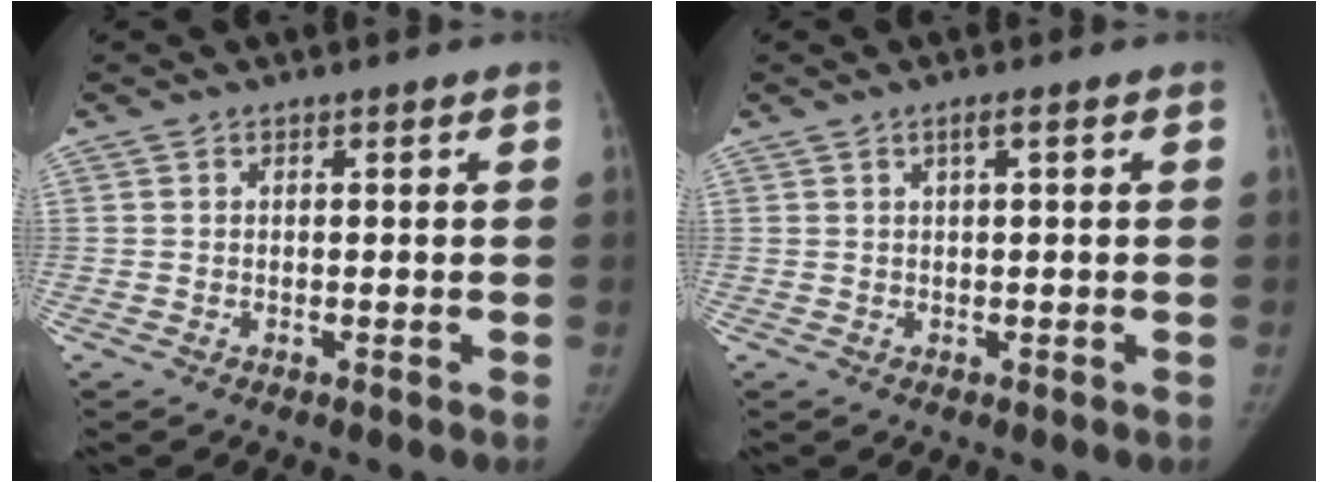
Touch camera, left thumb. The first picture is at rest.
{"total": 1.3, "force": [0.5, 0.2, 1.2], "torque": [-0.022, 0.004, 0.009]}